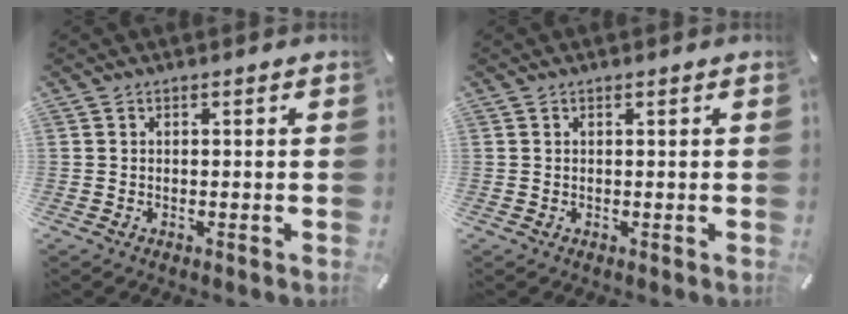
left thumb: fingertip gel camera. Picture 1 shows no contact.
{"total": 0.0}